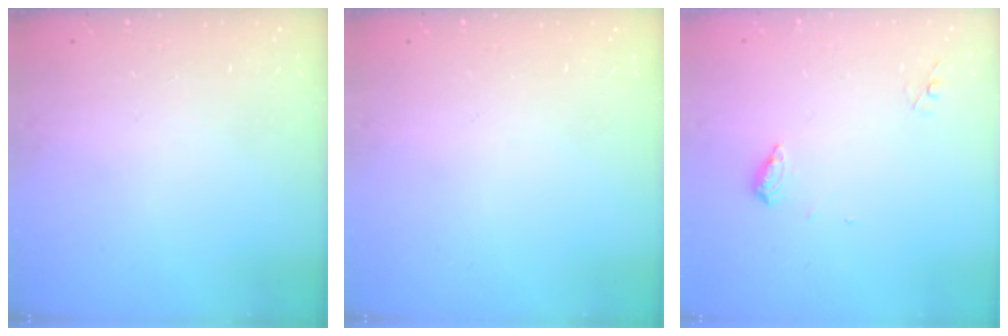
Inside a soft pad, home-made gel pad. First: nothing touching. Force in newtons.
{"total": 0.0}
{"total": 6.3, "press": 6.2, "slide": 0.6}